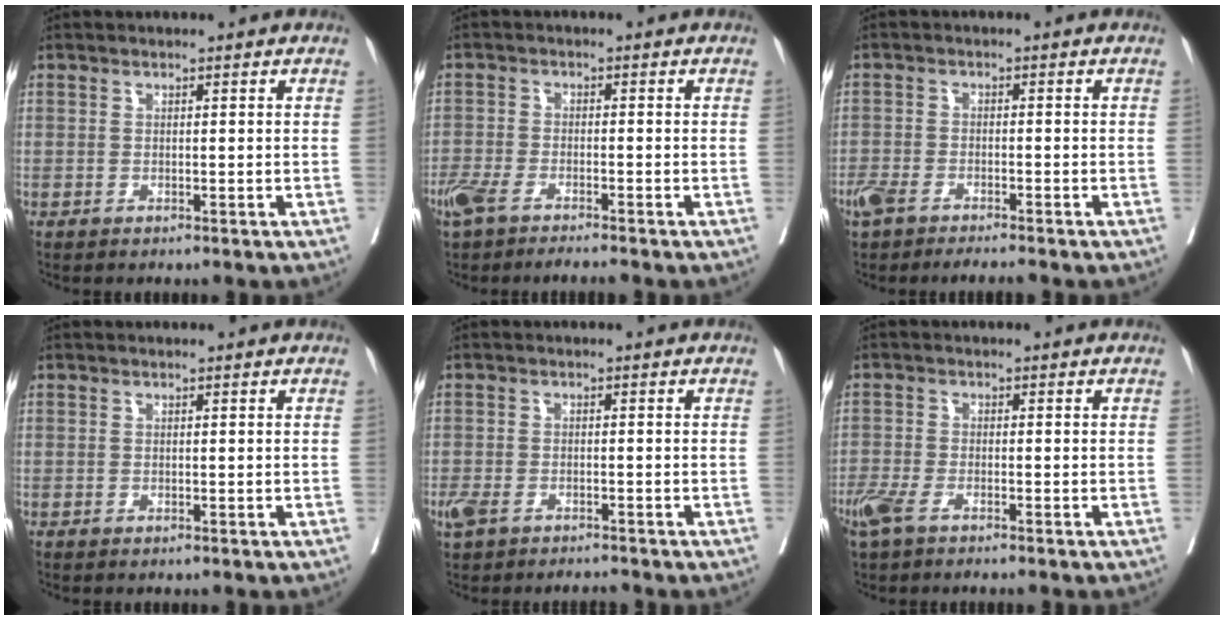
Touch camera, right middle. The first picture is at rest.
{"total": 6.3, "force": [-5.0, 1.3, 3.6], "torque": [-0.067, -0.006, -0.091]}
{"total": 6.5, "force": [-5.2, 1.6, 3.5], "torque": [-0.064, -0.003, -0.092]}
{"total": 0.0}
{"total": 4.2, "force": [-3.0, 1.7, 2.3], "torque": [-0.052, -0.002, -0.054]}
{"total": 4.3, "force": [-3.0, 1.2, 2.8], "torque": [-0.062, -0.008, -0.057]}